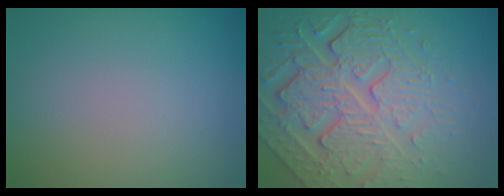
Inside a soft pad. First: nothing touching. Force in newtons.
{"total": 8.3, "press": 5.8, "slide": 6.0}